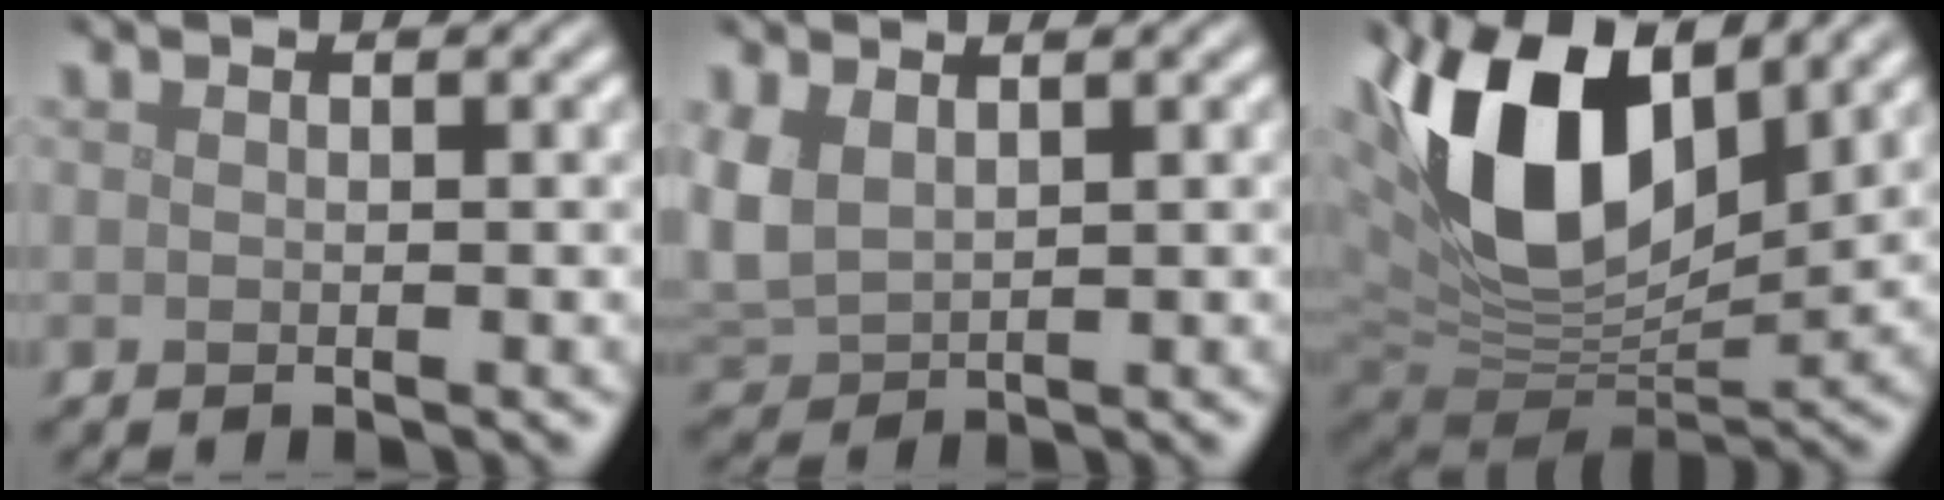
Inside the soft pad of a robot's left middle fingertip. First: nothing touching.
{"total": 3.7, "force": [1.2, 2.4, 2.5], "torque": [-0.073, 0.002, 0.029]}
{"total": 14.7, "force": [5.7, 8.0, 10.9], "torque": [-0.217, 0.010, 0.099]}